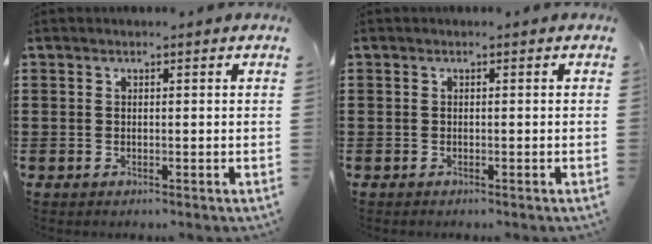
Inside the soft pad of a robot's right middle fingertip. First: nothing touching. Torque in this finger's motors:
{"motor_torque": [-0.97, 0.51, 0.01, 0.01]}